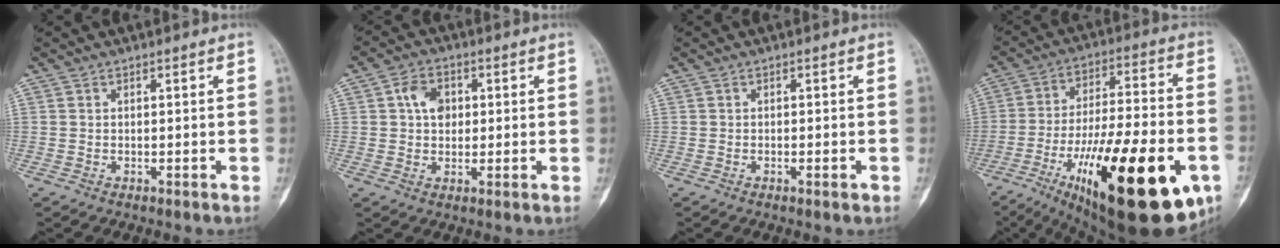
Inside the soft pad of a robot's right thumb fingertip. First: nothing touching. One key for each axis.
{"total": 5.8, "fx": 1.2, "fy": 4.5, "fz": 3.5, "tx": -0.038, "ty": 0.005, "tz": 0.017}
{"total": 0.9, "fx": -0.4, "fy": 0.4, "fz": 0.7, "tx": -0.012, "ty": -0.001, "tz": -0.005}
{"total": 33.5, "fx": -12.4, "fy": 11.3, "fz": 29.0, "tx": -0.411, "ty": 0.029, "tz": -0.177}